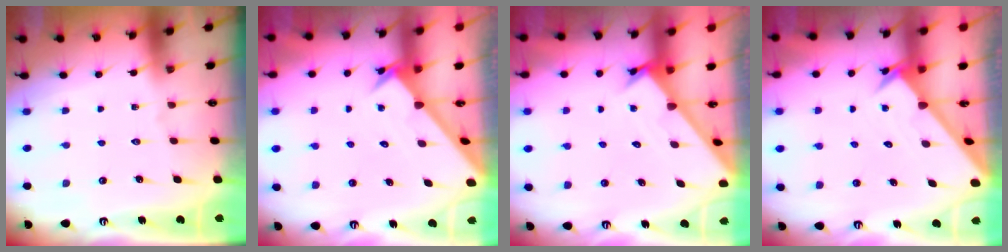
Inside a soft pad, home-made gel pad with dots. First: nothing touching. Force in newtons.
{"total": 2.5, "press": 2.5, "slide": 0.2}
{"total": 1.7, "press": 1.7, "slide": 0.1}
{"total": 2.1, "press": 2.1, "slide": 0.1}